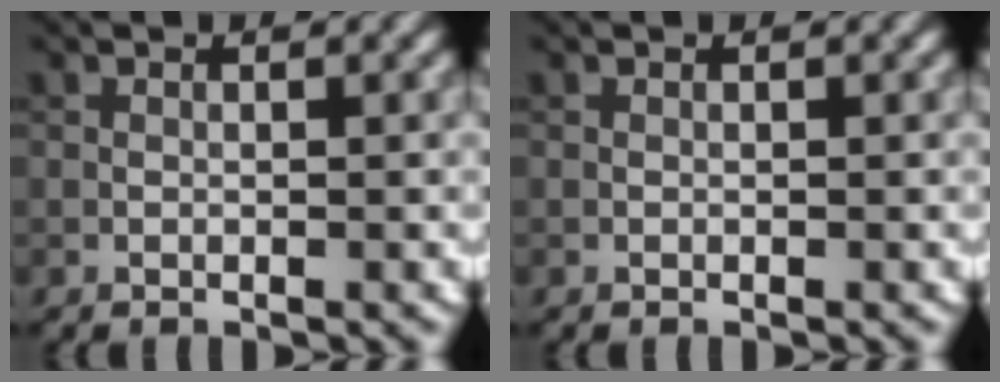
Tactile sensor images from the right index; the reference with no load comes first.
{"total": 0.0}